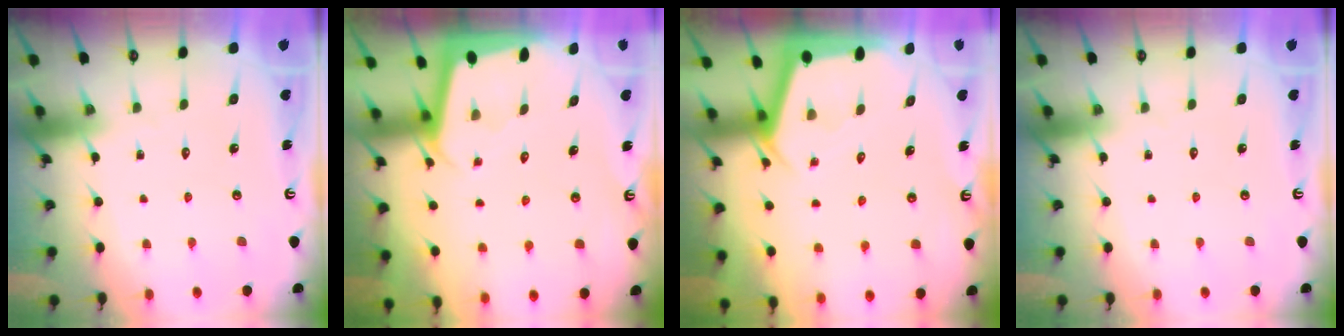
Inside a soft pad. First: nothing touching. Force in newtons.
{"total": 1.9, "press": 1.9, "slide": 0.1}
{"total": 2.3, "press": 2.3, "slide": 0.2}
{"total": 0.0}